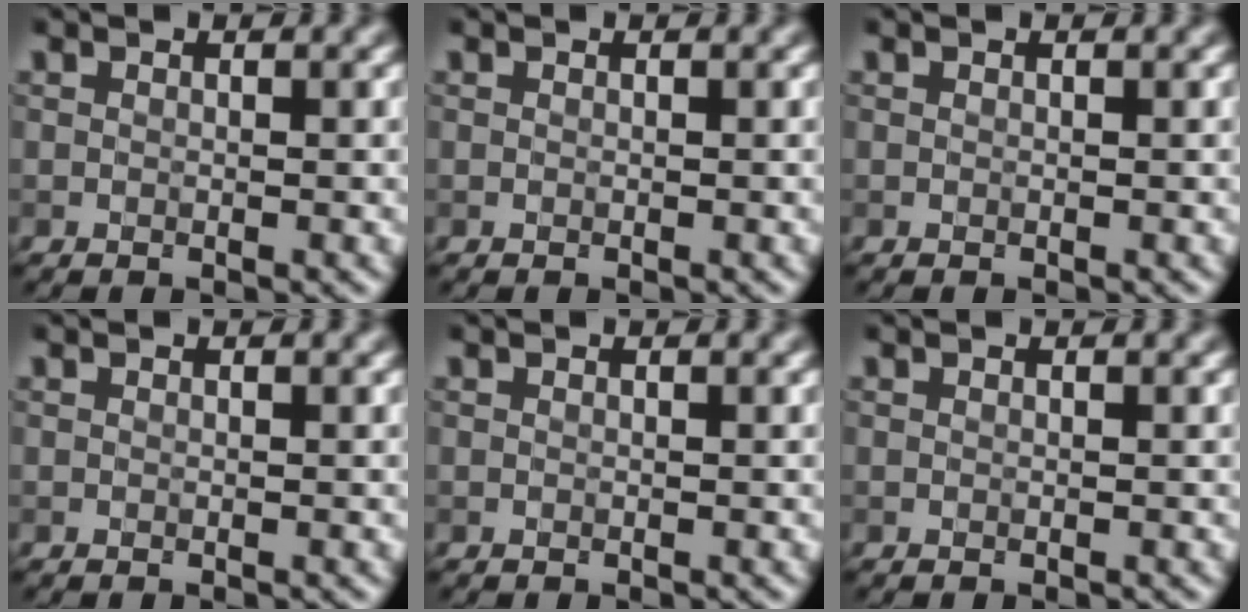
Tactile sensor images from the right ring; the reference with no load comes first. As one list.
[{"total": 0.0}, {"total": 0.0}, {"total": 0.0}, {"total": 0.0}, {"total": 0.0}]